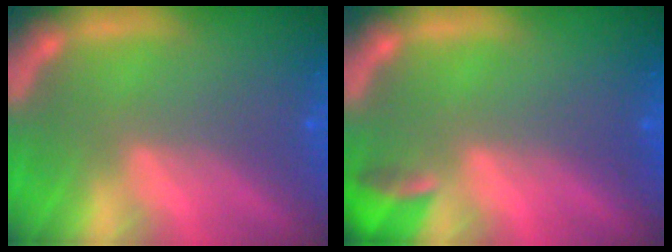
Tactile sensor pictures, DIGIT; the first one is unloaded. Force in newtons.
{"total": 2.4}